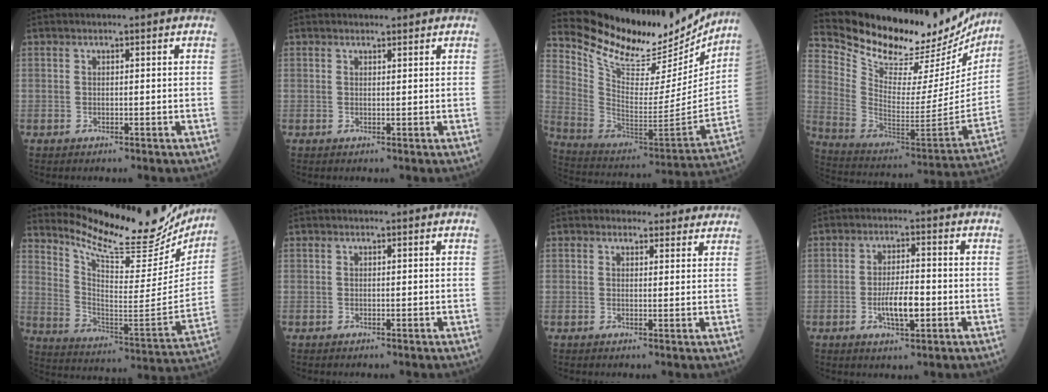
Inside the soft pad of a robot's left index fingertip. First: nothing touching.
{"total": 1.4, "force": [1.3, 0.4, 0.2], "torque": [-0.007, 0.007, 0.020]}
{"total": 22.3, "force": [20.2, 5.9, 7.2], "torque": [-0.138, -0.046, 0.316]}
{"total": 30.2, "force": [26.6, 8.3, 11.5], "torque": [-0.202, -0.060, 0.376]}
{"total": 23.5, "force": [21.4, 4.4, 8.6], "torque": [-0.141, -0.067, 0.303]}
{"total": 0.0}
{"total": 5.6, "force": [5.1, 2.4, 0.4], "torque": [0.012, 0.004, 0.045]}
{"total": 5.6, "force": [-1.5, 1.6, 5.2], "torque": [-0.098, -0.002, -0.026]}